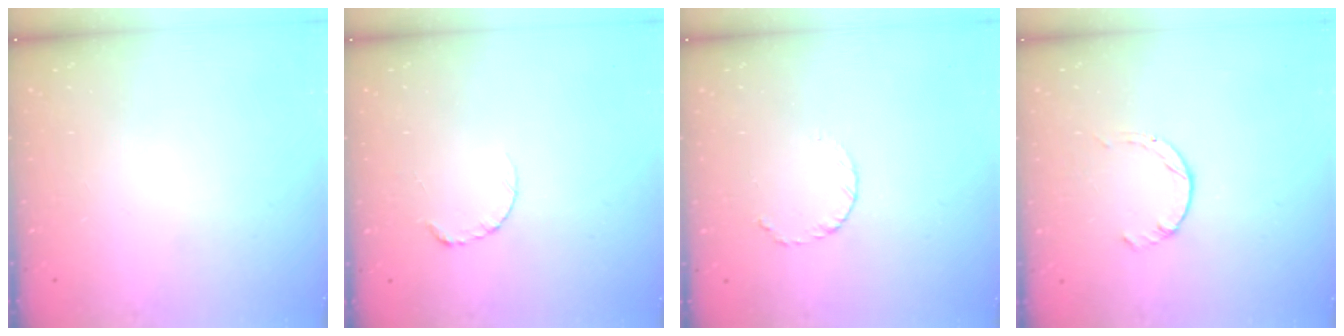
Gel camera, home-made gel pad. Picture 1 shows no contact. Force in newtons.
{"total": 3.4, "press": 3.4, "slide": 0.4}
{"total": 3.5, "press": 3.5, "slide": 0.4}
{"total": 1.4, "press": 1.4, "slide": 0.2}